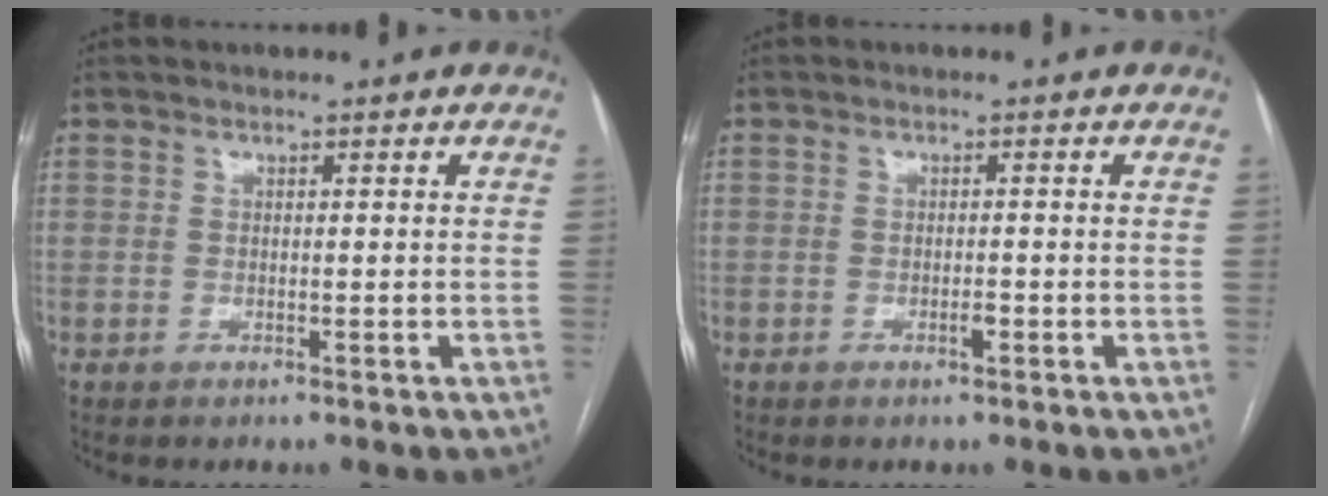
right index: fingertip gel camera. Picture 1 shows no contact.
{"total": 1.2, "force": [-0.7, 0.0, 0.9], "torque": [-0.017, 0.000, -0.012]}